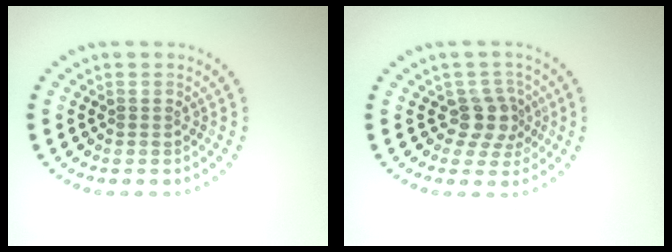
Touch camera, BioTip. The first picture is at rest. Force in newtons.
{"total": 2.7, "press": 2.0, "slide": 1.8}